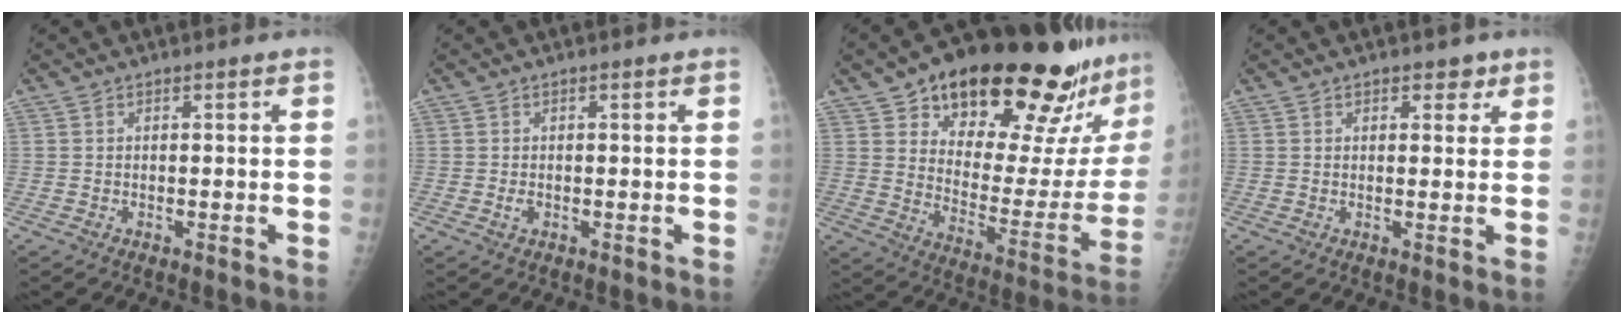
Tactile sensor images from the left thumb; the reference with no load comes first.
{"total": 1.1, "force": [-0.1, 0.7, 0.9], "torque": [-0.013, -0.001, -0.001]}
{"total": 29.9, "force": [21.0, 10.5, 18.5], "torque": [-0.234, -0.083, 0.300]}
{"total": 2.8, "force": [1.7, 1.7, 1.4], "torque": [0.002, -0.007, 0.021]}